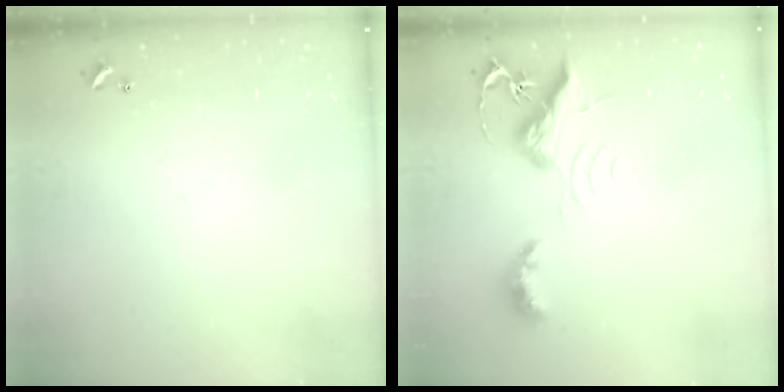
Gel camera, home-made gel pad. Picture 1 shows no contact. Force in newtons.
{"total": 8.8, "press": 8.8, "slide": 0.9}